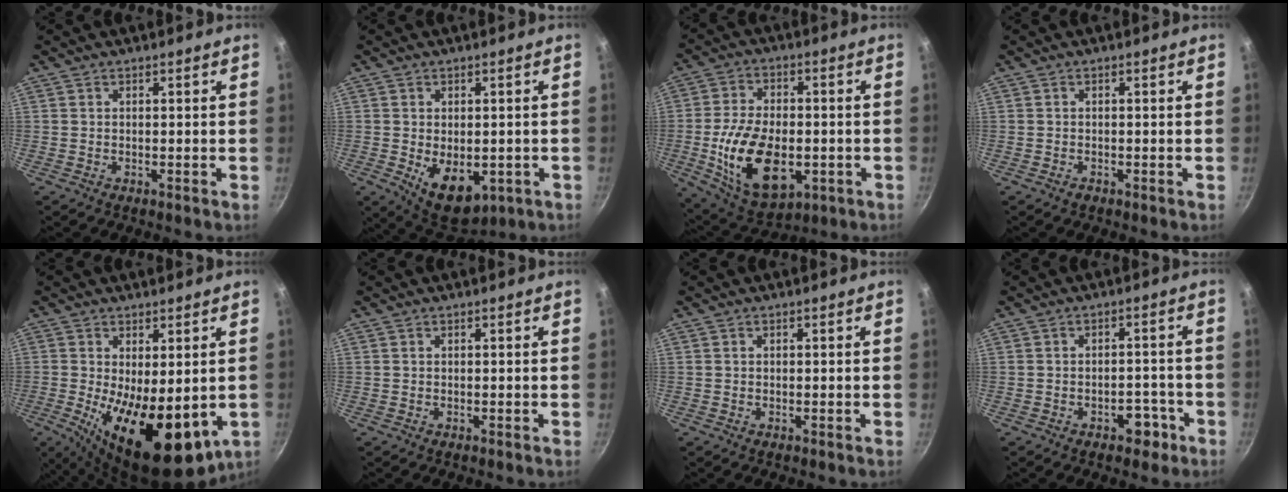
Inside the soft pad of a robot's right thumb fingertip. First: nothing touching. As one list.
[{"total": 10.0, "force": [-2.1, 6.3, 7.5], "torque": [-0.088, -0.011, -0.011]}, {"total": 18.1, "force": [-3.6, 10.6, 14.2], "torque": [-0.243, 0.006, -0.047]}, {"total": 0.6, "force": [-0.4, 0.3, 0.2], "torque": [-0.005, 0.003, -0.007]}, {"total": 16.4, "force": [-2.6, 7.3, 14.5], "torque": [-0.204, -0.021, -0.023]}, {"total": 0.0}, {"total": 0.0}, {"total": 4.7, "force": [-2.6, 2.9, 2.7], "torque": [-0.011, 0.025, -0.026]}]